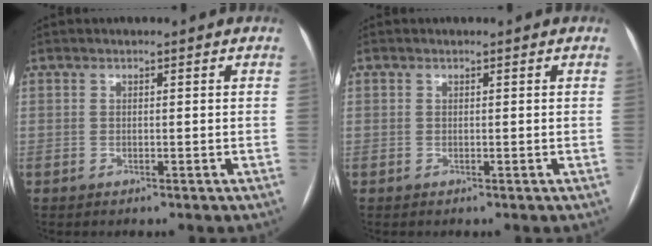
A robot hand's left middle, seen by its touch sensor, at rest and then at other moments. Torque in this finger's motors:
{"motor_torque": [1.33, -0.82, -0.01, -0.09]}